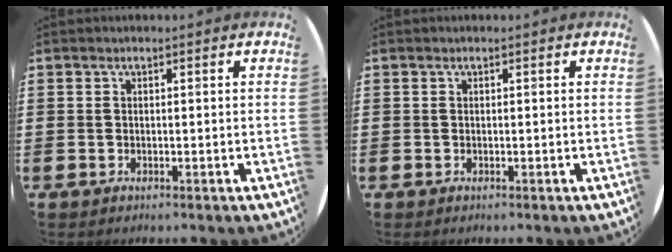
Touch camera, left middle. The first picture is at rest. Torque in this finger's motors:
{"motor_torque": [0.00, 0.00, 0.00, 0.01]}